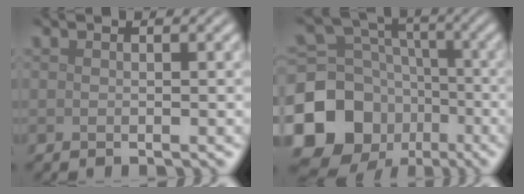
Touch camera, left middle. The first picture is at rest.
{"total": 13.7, "force": [-5.9, 11.5, 4.8], "torque": [-0.123, -0.016, -0.122]}